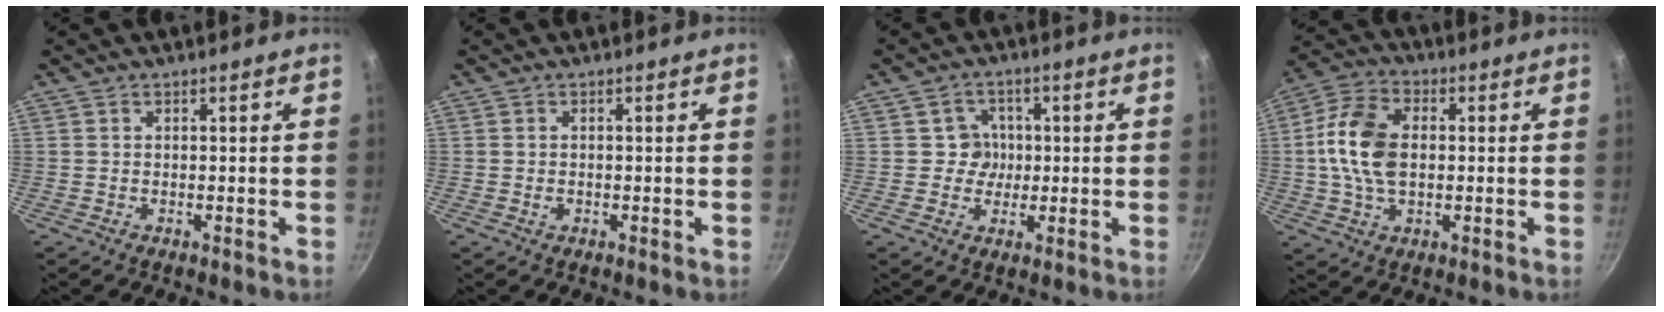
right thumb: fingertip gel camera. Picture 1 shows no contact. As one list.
[{"total": 0.7, "force": [-0.2, 0.3, 0.6], "torque": [-0.014, 0.002, -0.003]}, {"total": 4.6, "force": [0.3, 4.4, 1.2], "torque": [0.018, -0.001, -0.003]}, {"total": 12.6, "force": [0.5, 8.1, 9.6], "torque": [-0.173, 0.018, -0.003]}]